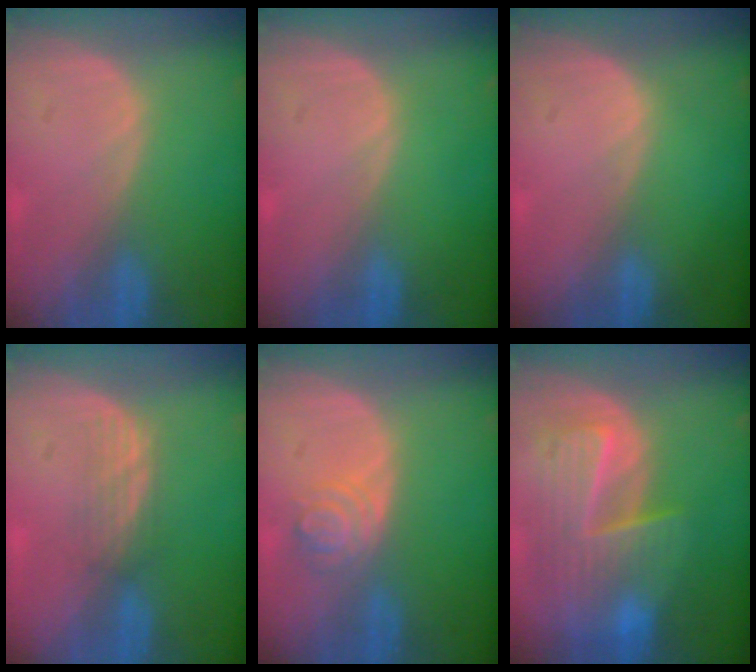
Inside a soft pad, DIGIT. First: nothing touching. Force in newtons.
{"total": 0.0}
{"total": 0.0}
{"total": 2.9, "press": 2.6, "slide": 1.2}
{"total": 3.9, "press": 3.7, "slide": 1.1}
{"total": 10.1, "press": 8.8, "slide": 5.0}